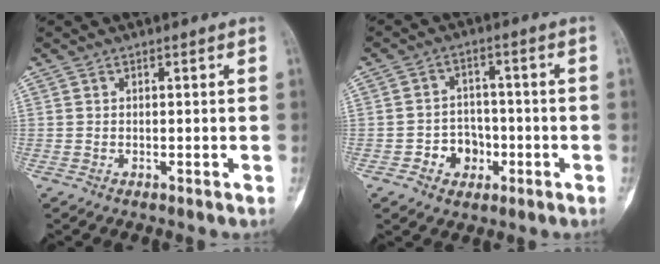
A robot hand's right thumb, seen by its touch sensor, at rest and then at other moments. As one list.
[{"total": 6.2, "force": [-2.2, 5.2, 2.5], "torque": [-0.003, 0.022, -0.036]}]